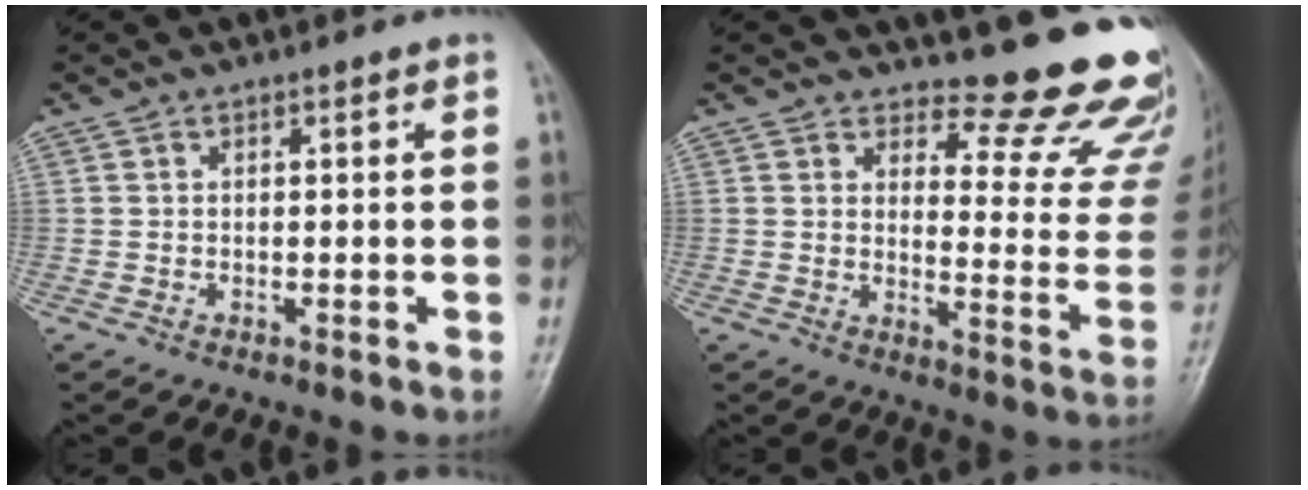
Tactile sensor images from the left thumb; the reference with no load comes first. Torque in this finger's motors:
{"motor_torque": [0.45, 0.21, -0.12, -0.57, 0.03]}